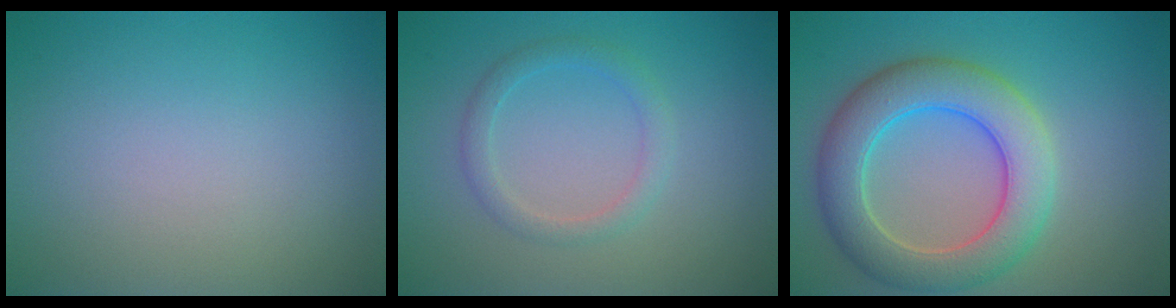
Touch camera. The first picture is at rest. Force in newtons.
{"total": 1.9, "press": 1.9, "slide": 0.1}
{"total": 7.1, "press": 7.1, "slide": 0.3}